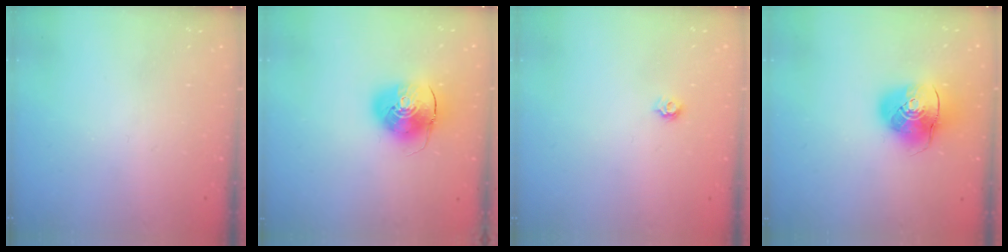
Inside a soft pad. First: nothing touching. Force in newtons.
{"total": 10.5, "press": 10.4, "slide": 1.8}
{"total": 4.6, "press": 4.6, "slide": 0.6}
{"total": 10.9, "press": 10.7, "slide": 1.8}